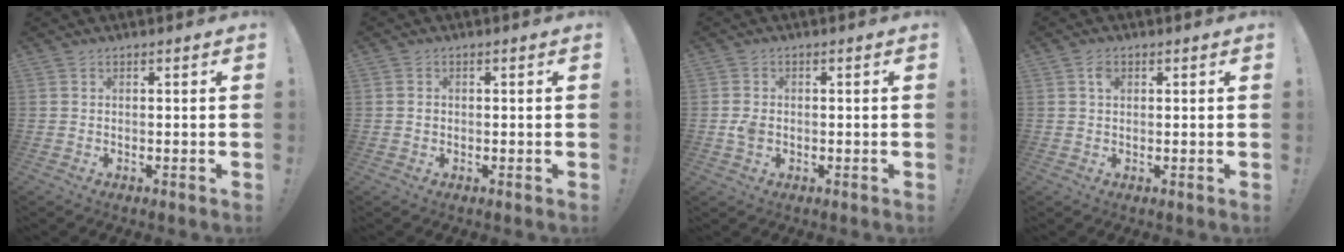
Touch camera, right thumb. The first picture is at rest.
{"total": 0.7, "force": [-0.1, 0.7, 0.1], "torque": [-0.003, 0.004, -0.002]}
{"total": 2.6, "force": [-0.7, 1.9, 1.5], "torque": [-0.023, 0.005, -0.012]}
{"total": 1.9, "force": [0.6, 1.4, 1.2], "torque": [-0.018, 0.000, 0.009]}